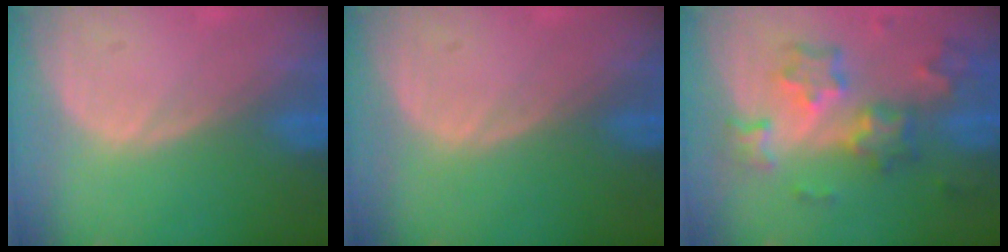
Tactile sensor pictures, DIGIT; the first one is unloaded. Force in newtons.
{"total": 0.0}
{"total": 8.7, "press": 7.7, "slide": 4.1}